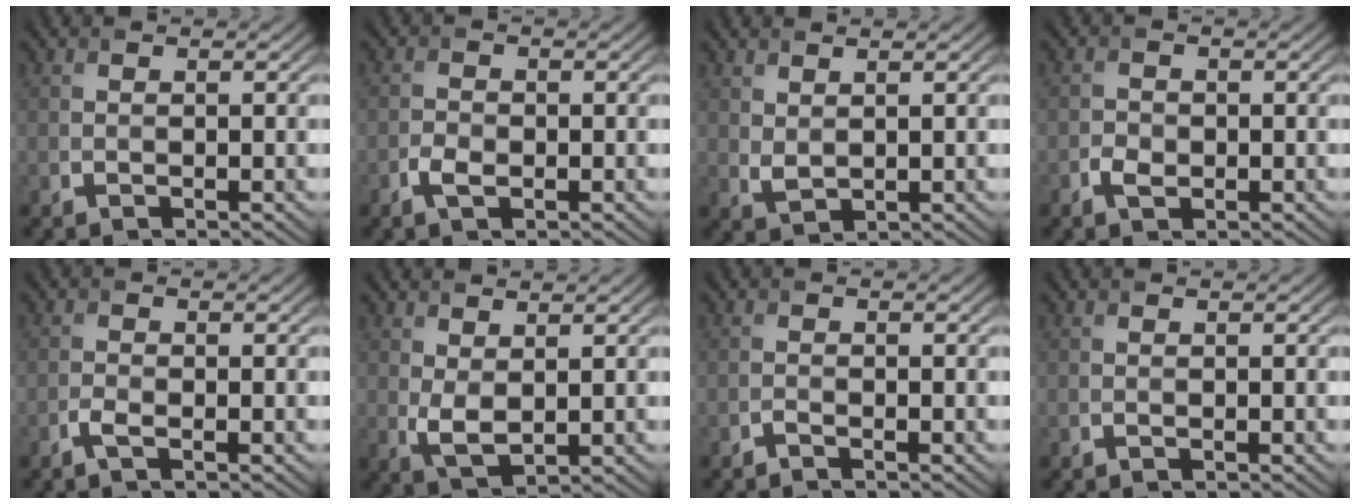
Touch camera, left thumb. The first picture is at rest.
{"total": 2.1, "force": [-1.0, 1.2, 1.4], "torque": [-0.030, 0.000, -0.021]}
{"total": 1.8, "force": [1.2, 1.0, 1.0], "torque": [-0.028, -0.005, 0.027]}
{"total": 1.8, "force": [-0.7, 1.3, 1.0], "torque": [-0.023, -0.002, -0.016]}
{"total": 1.5, "force": [-0.9, 0.4, 1.1], "torque": [-0.027, 0.001, -0.022]}
{"total": 3.2, "force": [0.9, 1.7, 2.6], "torque": [-0.061, -0.004, 0.022]}
{"total": 0.7, "force": [-0.6, 0.1, 0.4], "torque": [-0.006, 0.000, -0.014]}
{"total": 0.0}